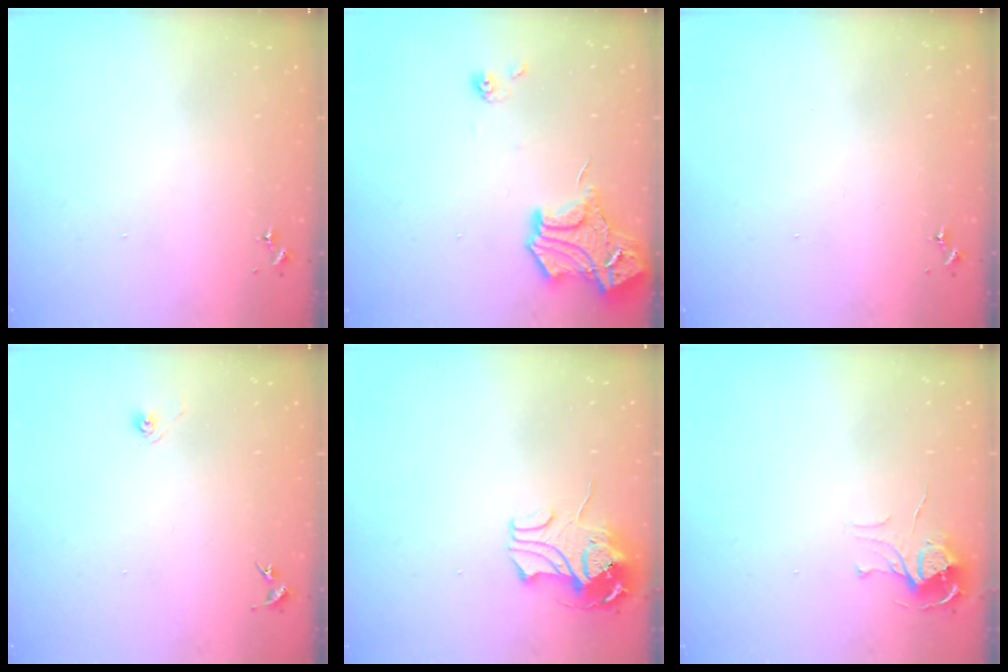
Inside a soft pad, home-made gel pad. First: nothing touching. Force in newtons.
{"total": 15.5, "press": 15.4, "slide": 1.4}
{"total": 0.0}
{"total": 3.2, "press": 2.6, "slide": 1.8}
{"total": 10.9, "press": 10.9, "slide": 1.1}
{"total": 7.0, "press": 7.0, "slide": 0.6}